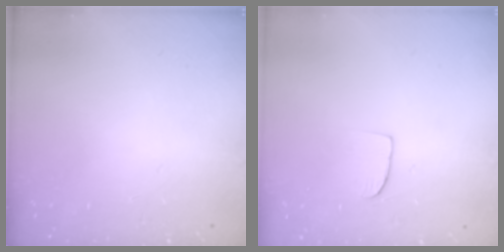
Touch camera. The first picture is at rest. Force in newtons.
{"total": 6.4, "press": 6.3, "slide": 0.4}